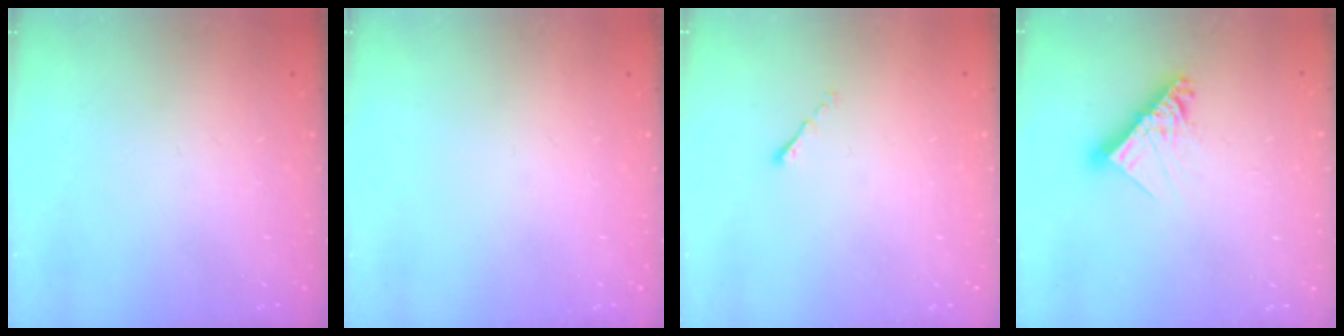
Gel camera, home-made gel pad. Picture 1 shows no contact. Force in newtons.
{"total": 0.0}
{"total": 0.0}
{"total": 11.5, "press": 11.4, "slide": 1.1}